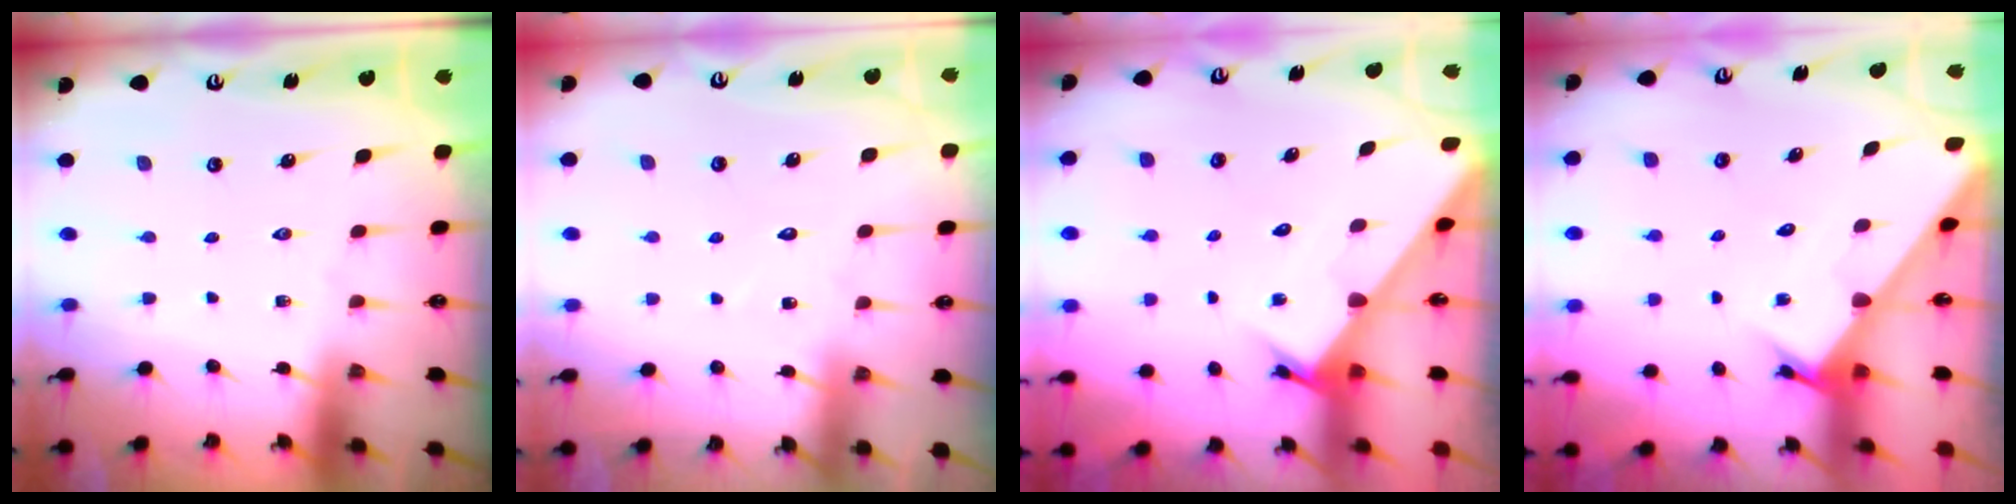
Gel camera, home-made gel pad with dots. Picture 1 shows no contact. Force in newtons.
{"total": 6.4, "press": 6.4, "slide": 0.6}
{"total": 2.3, "press": 2.3, "slide": 0.0}
{"total": 2.3, "press": 2.3, "slide": 0.0}